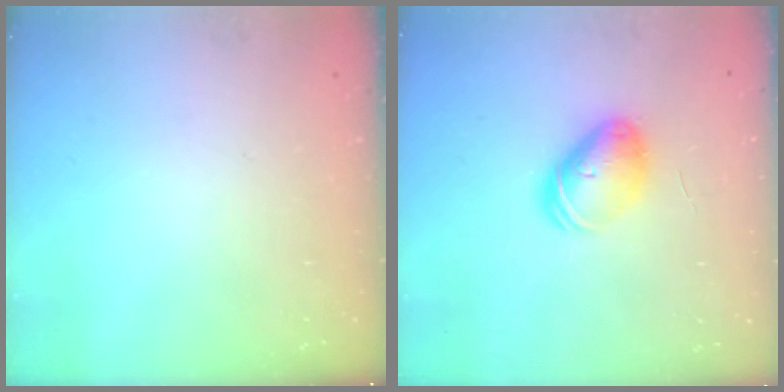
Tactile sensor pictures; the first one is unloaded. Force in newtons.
{"total": 8.5, "press": 8.5, "slide": 1.0}